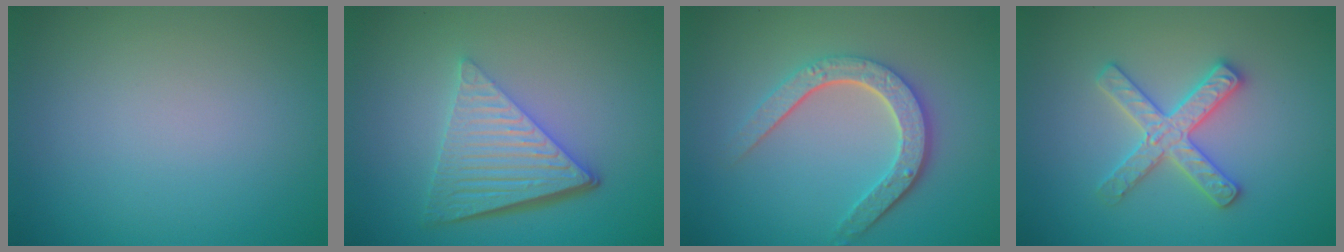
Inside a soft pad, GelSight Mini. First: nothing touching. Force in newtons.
{"total": 6.6, "press": 4.4, "slide": 4.9}
{"total": 4.8, "press": 3.6, "slide": 3.1}
{"total": 3.1, "press": 3.1, "slide": 0.4}